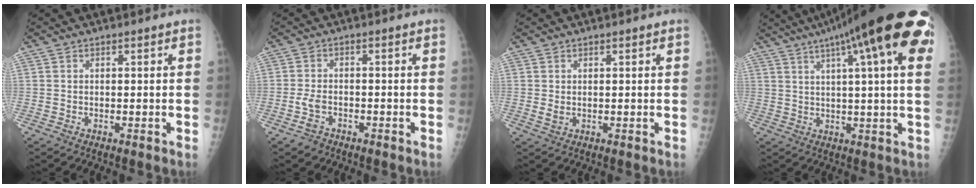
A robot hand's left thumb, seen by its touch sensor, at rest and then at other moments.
{"total": 3.1, "force": [-1.9, 1.9, 1.6], "torque": [-0.036, 0.011, -0.031]}
{"total": 1.4, "force": [0.4, 1.0, 0.9], "torque": [-0.015, -0.004, 0.010]}
{"total": 24.5, "force": [11.3, 4.6, 21.2], "torque": [-0.292, 0.022, 0.152]}